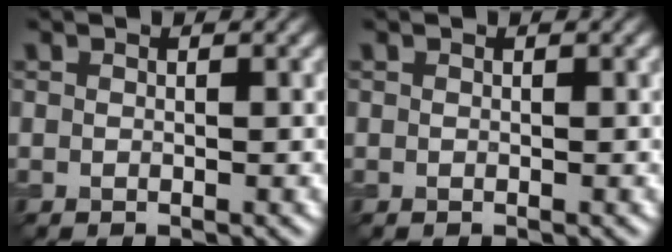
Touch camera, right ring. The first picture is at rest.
{"total": 0.0}